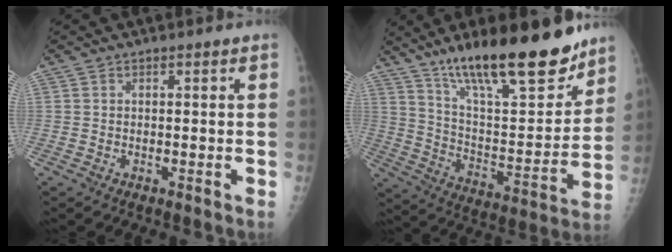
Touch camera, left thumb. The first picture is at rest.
{"total": 24.8, "force": [17.7, 6.6, 16.1], "torque": [-0.223, -0.084, 0.293]}